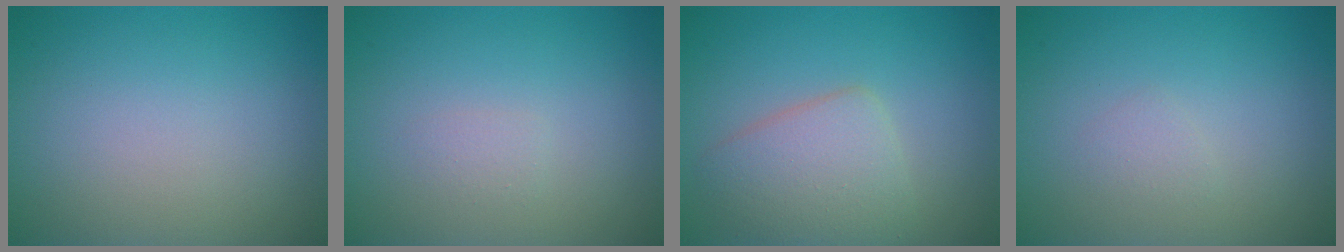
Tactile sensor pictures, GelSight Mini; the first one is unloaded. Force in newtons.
{"total": 0.7, "press": 0.7, "slide": 0.1}
{"total": 4.1, "press": 4.1, "slide": 0.1}
{"total": 0.8, "press": 0.8, "slide": 0.0}